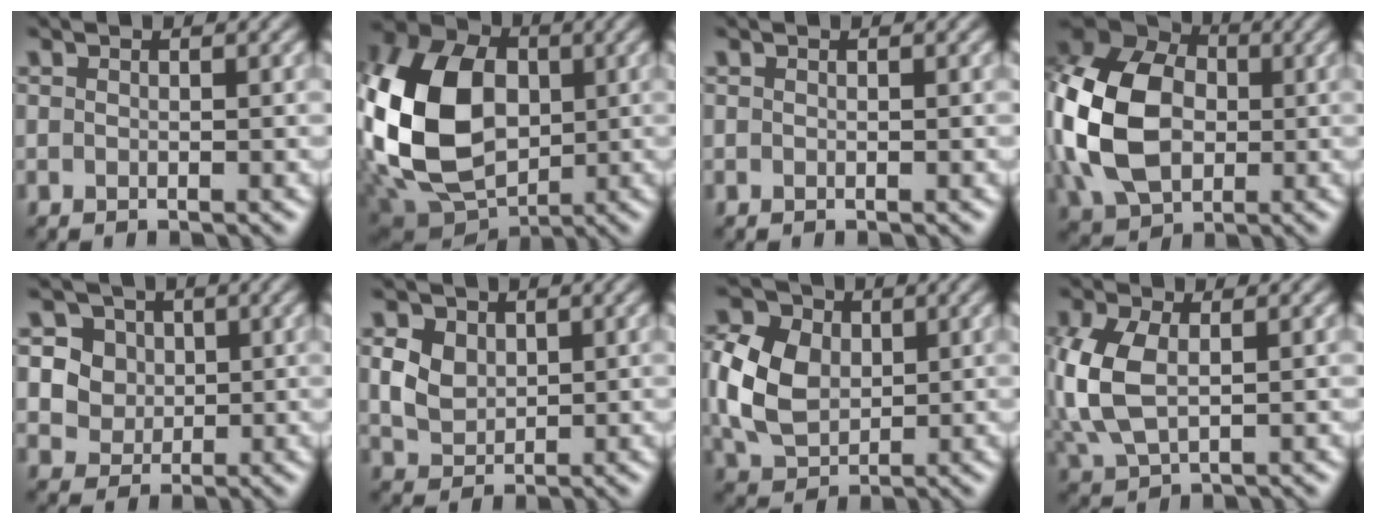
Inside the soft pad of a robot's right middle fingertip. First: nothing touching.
{"total": 14.9, "force": [0.3, 10.8, 10.2], "torque": [-0.233, 0.011, -0.009]}
{"total": 0.0}
{"total": 14.0, "force": [-0.4, 10.2, 9.6], "torque": [-0.234, -0.004, -0.003]}
{"total": 6.5, "force": [2.3, 5.4, 2.8], "torque": [-0.043, 0.015, 0.028]}
{"total": 4.0, "force": [1.3, 3.1, 2.2], "torque": [-0.060, 0.009, 0.025]}
{"total": 7.2, "force": [0.6, 5.5, 4.6], "torque": [-0.111, 0.007, 0.006]}
{"total": 6.7, "force": [0.2, 4.2, 5.3], "torque": [-0.145, -0.001, 0.006]}